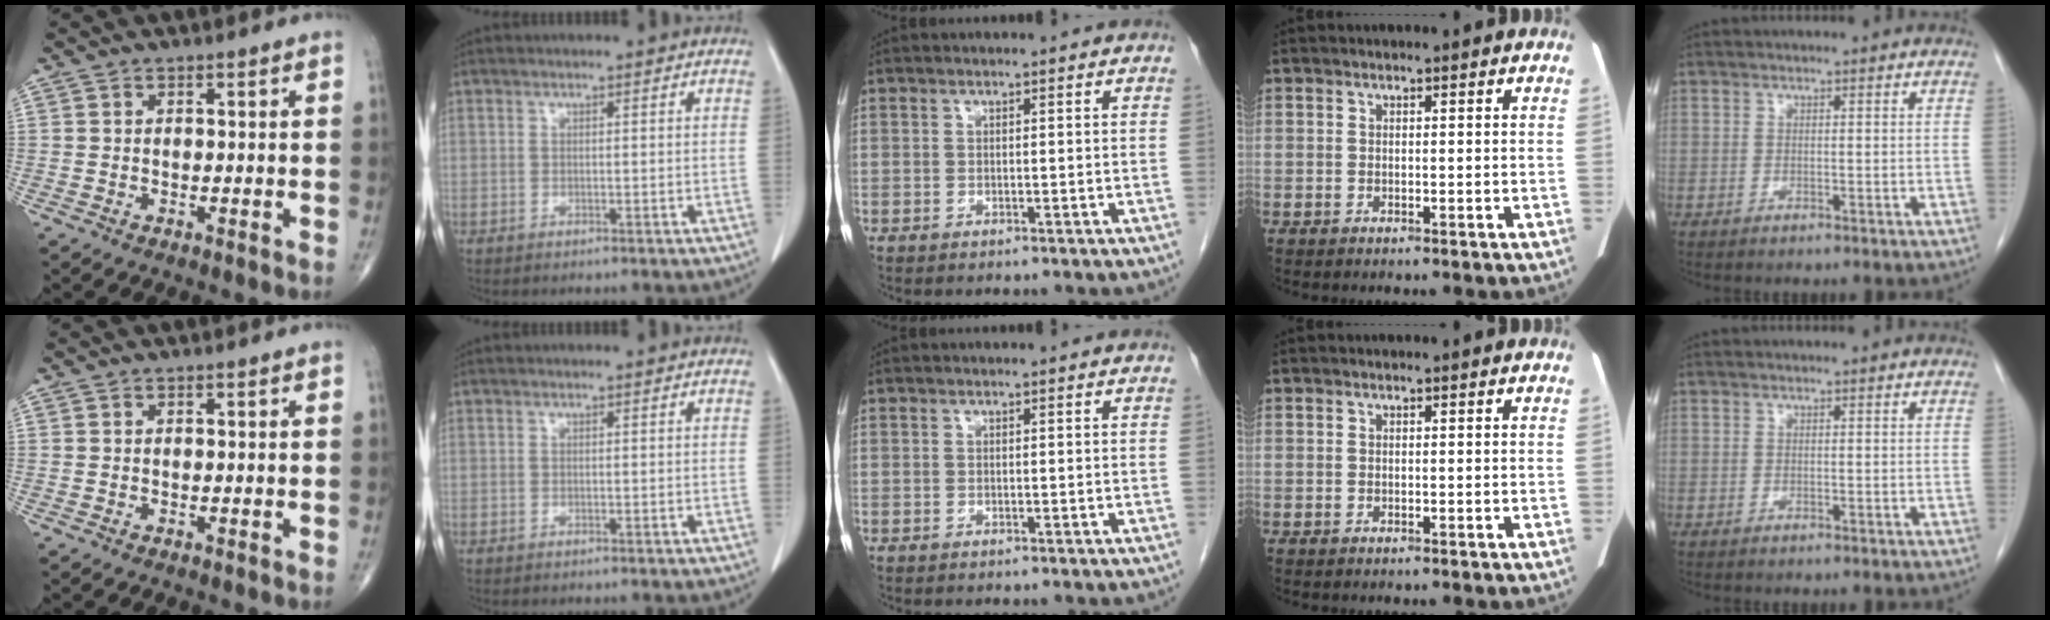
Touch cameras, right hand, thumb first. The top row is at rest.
{}